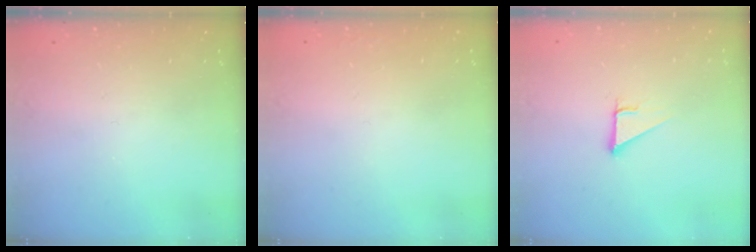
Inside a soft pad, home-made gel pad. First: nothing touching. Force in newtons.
{"total": 1.6, "press": 1.5, "slide": 0.1}
{"total": 2.7, "press": 2.7, "slide": 0.0}